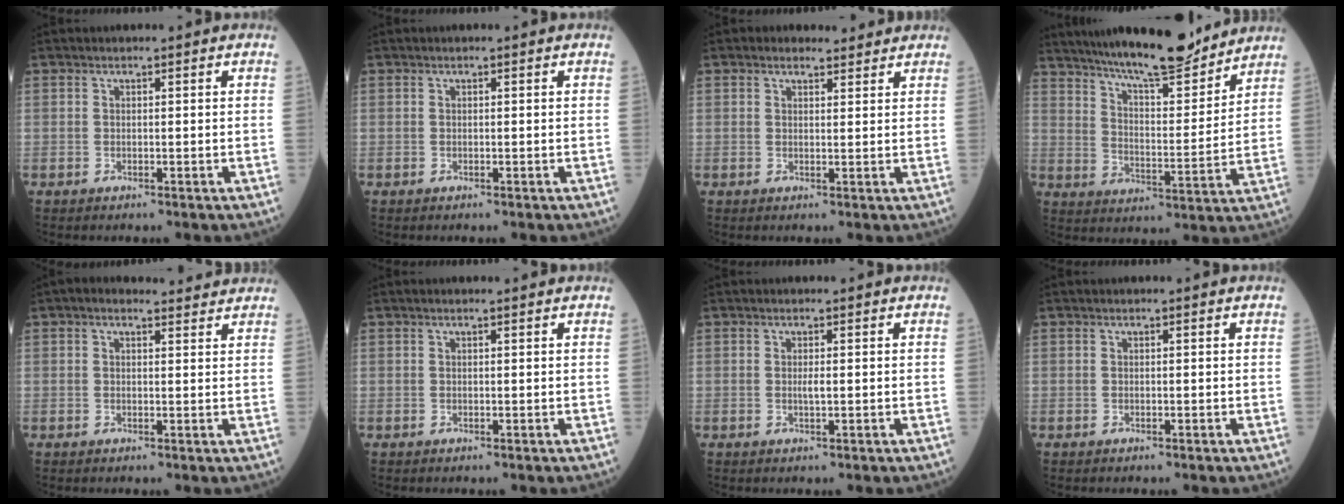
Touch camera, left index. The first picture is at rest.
{"total": 0.0}
{"total": 1.7, "force": [1.3, 1.0, 0.1], "torque": [-0.007, 0.004, 0.016]}
{"total": 16.6, "force": [14.5, 1.8, 7.8], "torque": [-0.128, -0.010, 0.227]}
{"total": 3.2, "force": [2.6, 1.3, 1.2], "torque": [-0.021, 0.016, 0.029]}
{"total": 0.0}
{"total": 1.1, "force": [-0.8, 0.0, 0.7], "torque": [-0.018, -0.009, -0.012]}
{"total": 0.0}